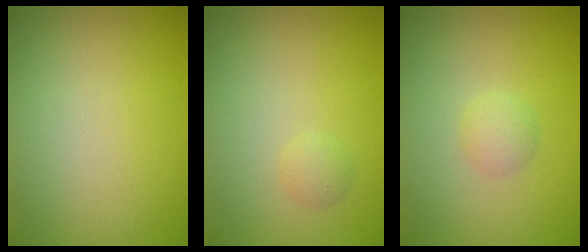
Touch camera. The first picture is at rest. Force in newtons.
{"total": 0.9, "press": 0.9, "slide": 0.1}
{"total": 1.4, "press": 1.4, "slide": 0.0}